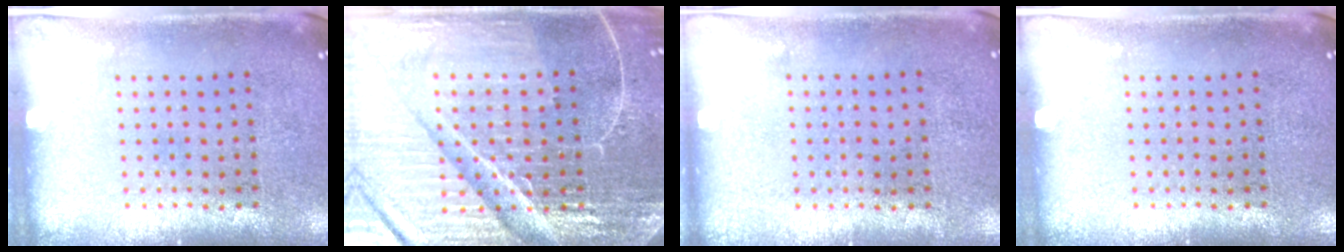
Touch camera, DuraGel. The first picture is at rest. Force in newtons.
{"total": 6.6, "press": 5.8, "slide": 3.1}
{"total": 0.0}
{"total": 0.0}